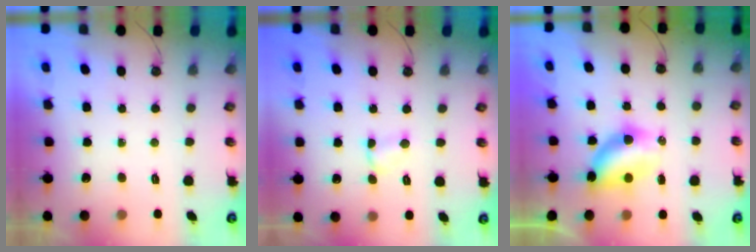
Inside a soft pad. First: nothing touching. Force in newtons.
{"total": 3.7, "press": 3.7, "slide": 0.4}
{"total": 7.6, "press": 6.7, "slide": 3.6}